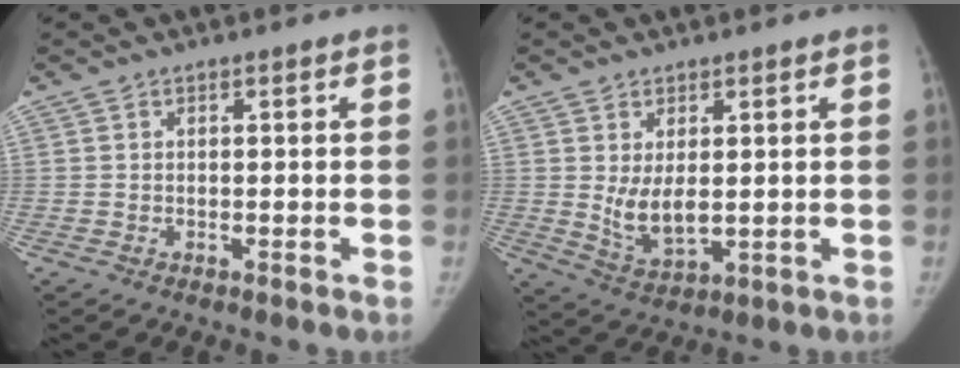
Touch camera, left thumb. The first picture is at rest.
{"total": 6.5, "force": [0.6, 3.4, 5.5], "torque": [-0.089, -0.019, 0.025]}